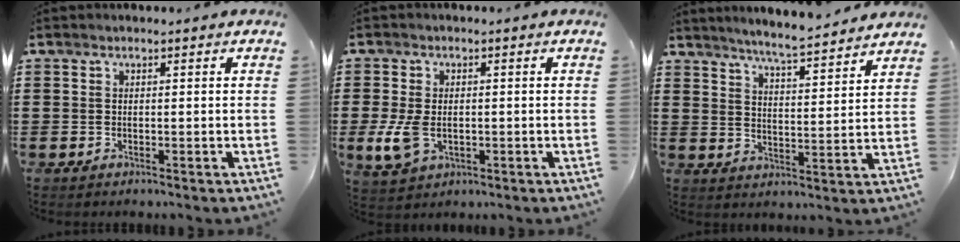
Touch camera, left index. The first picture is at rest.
{"total": 5.1, "force": [-0.9, 3.1, 4.0], "torque": [-0.098, -0.005, -0.019]}
{"total": 5.3, "force": [5.0, -0.6, 1.5], "torque": [-0.050, -0.033, 0.085]}